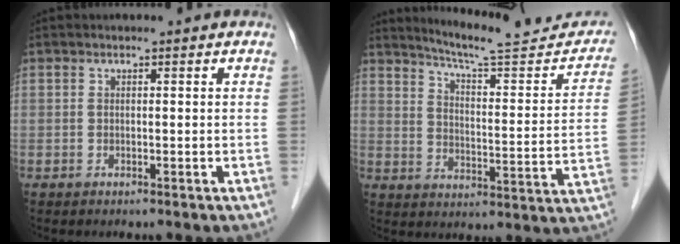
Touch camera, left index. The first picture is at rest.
{"total": 18.3, "force": [16.9, 2.2, 6.7], "torque": [-0.088, -0.042, 0.220]}